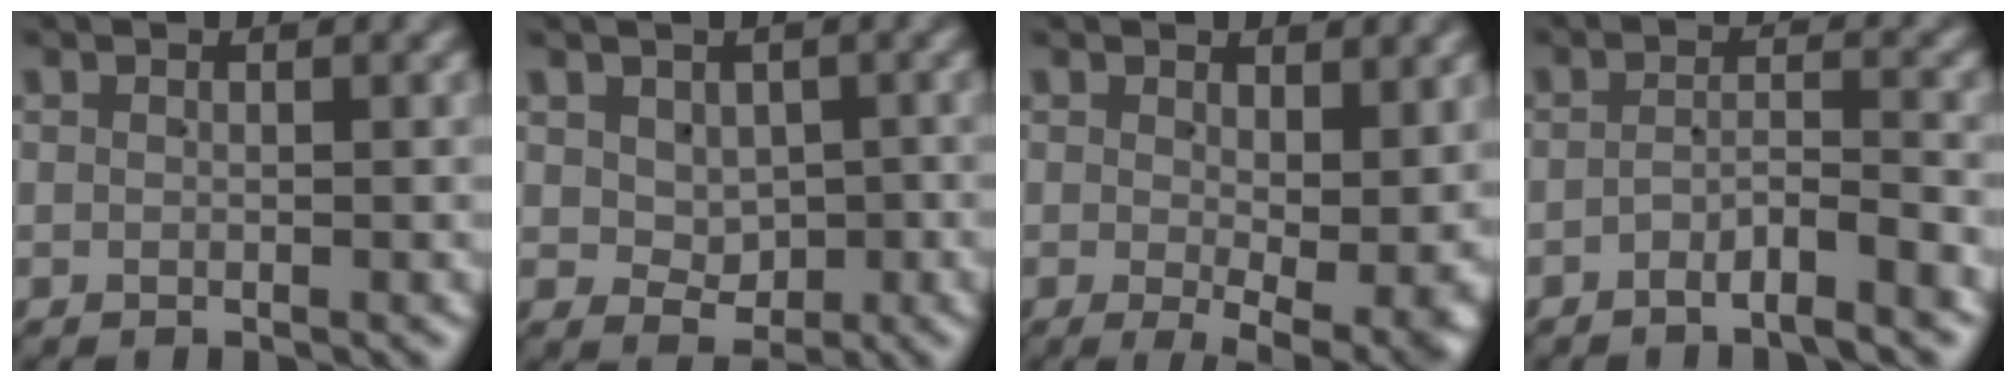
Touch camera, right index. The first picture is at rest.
{"total": 2.6, "force": [0.4, 2.1, 1.4], "torque": [-0.006, -0.016, 0.020]}
{"total": 4.9, "force": [-0.6, 1.9, 4.5], "torque": [-0.060, -0.036, 0.005]}
{"total": 3.0, "force": [-2.6, 0.3, 1.3], "torque": [-0.016, -0.001, -0.049]}